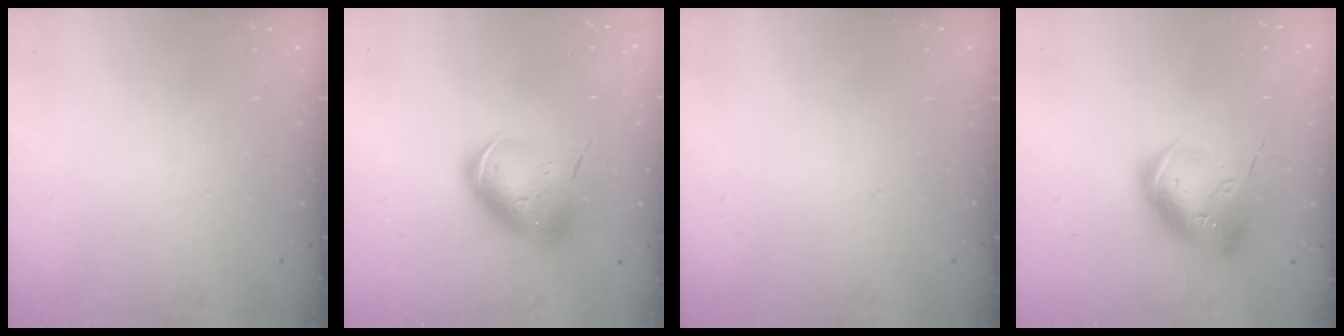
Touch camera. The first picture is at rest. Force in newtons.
{"total": 13.0, "press": 12.8, "slide": 2.3}
{"total": 0.0}
{"total": 20.1, "press": 19.9, "slide": 2.9}